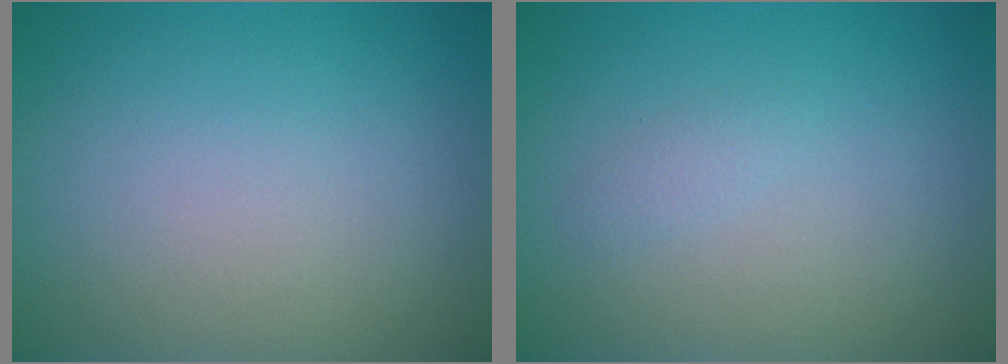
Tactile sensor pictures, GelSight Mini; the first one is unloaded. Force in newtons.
{"total": 0.7, "press": 0.7, "slide": 0.0}